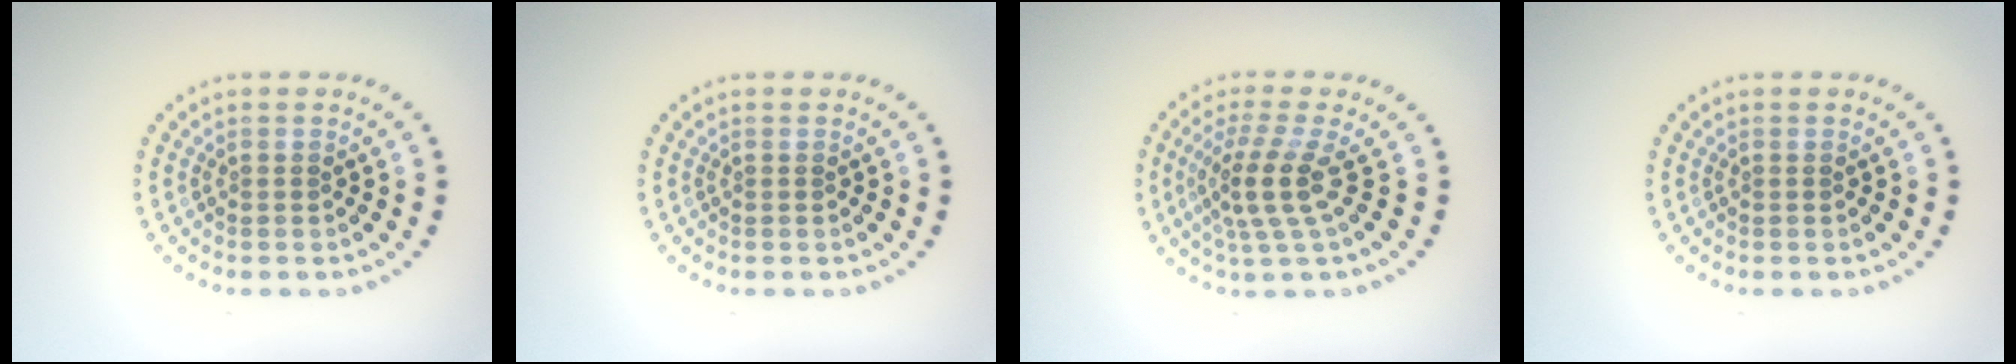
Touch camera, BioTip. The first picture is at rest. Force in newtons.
{"total": 0.0}
{"total": 3.7, "press": 2.6, "slide": 2.6}
{"total": 0.0}